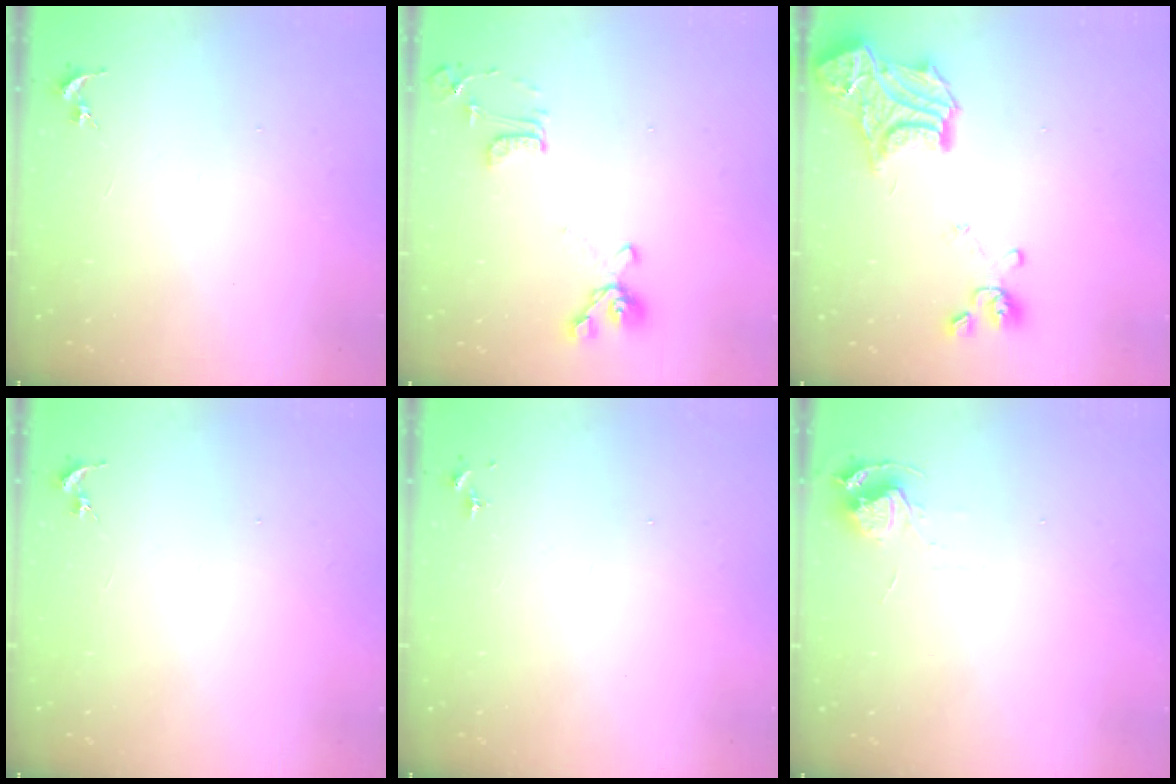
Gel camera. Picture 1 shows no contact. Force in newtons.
{"total": 12.8, "press": 12.8, "slide": 0.7}
{"total": 22.7, "press": 22.6, "slide": 2.1}
{"total": 0.0}
{"total": 0.0}
{"total": 5.8, "press": 5.8, "slide": 0.6}